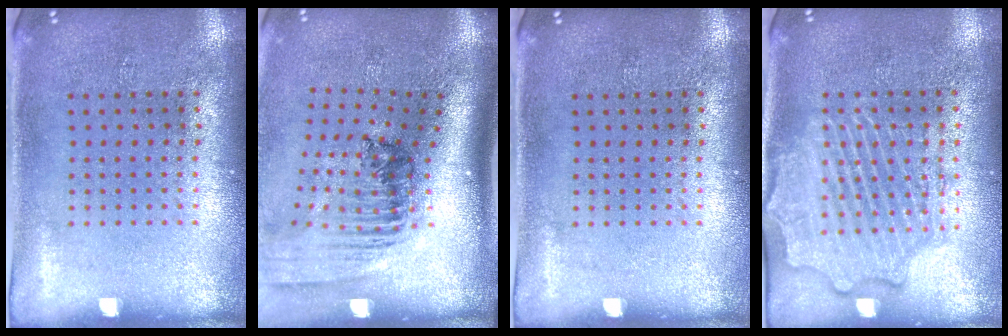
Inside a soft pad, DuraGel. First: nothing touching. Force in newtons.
{"total": 2.3, "press": 1.6, "slide": 1.6}
{"total": 0.0}
{"total": 2.3, "press": 2.3, "slide": 0.4}